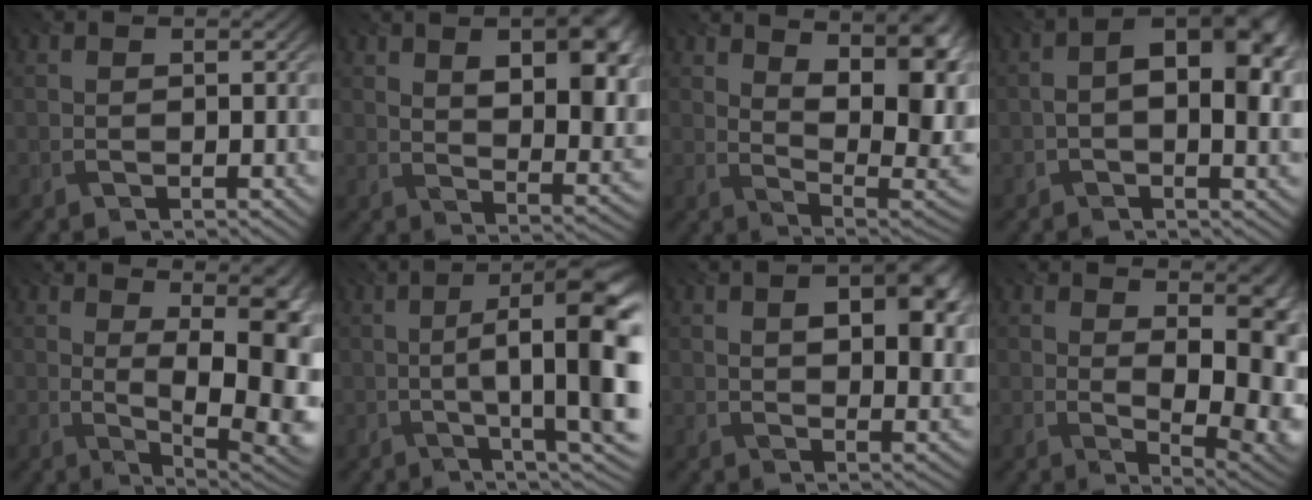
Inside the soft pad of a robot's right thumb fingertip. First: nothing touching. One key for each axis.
{"total": 13.0, "fx": 4.6, "fy": 6.1, "fz": 10.5, "tx": -0.144, "ty": 0.005, "tz": 0.072}
{"total": 13.7, "fx": 5.4, "fy": 5.5, "fz": 11.4, "tx": -0.170, "ty": 0.015, "tz": 0.091}
{"total": 10.3, "fx": 0.7, "fy": 5.3, "fz": 8.8, "tx": -0.126, "ty": 0.003, "tz": 0.008}
{"total": 12.3, "fx": 1.4, "fy": 3.9, "fz": 11.6, "tx": -0.137, "ty": 0.014, "tz": 0.030}
{"total": 14.2, "fx": -0.7, "fy": 3.0, "fz": 13.9, "tx": -0.198, "ty": 0.007, "tz": -0.001}
{"total": 10.1, "fx": 3.2, "fy": 5.1, "fz": 8.1, "tx": -0.108, "ty": -0.005, "tz": 0.054}
{"total": 10.8, "fx": 1.6, "fy": 4.9, "fz": 9.5, "tx": -0.102, "ty": 0.003, "tz": 0.038}